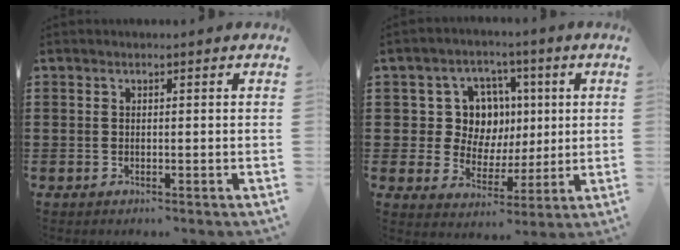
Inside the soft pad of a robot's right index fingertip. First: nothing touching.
{"total": 8.6, "force": [1.9, 7.5, 3.7], "torque": [-0.087, 0.016, 0.040]}